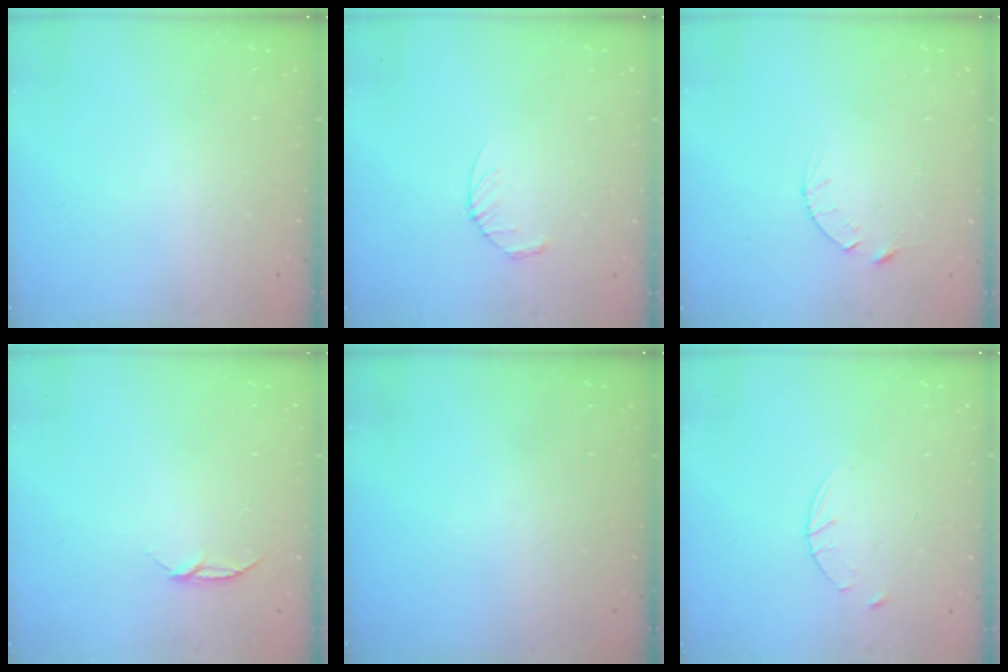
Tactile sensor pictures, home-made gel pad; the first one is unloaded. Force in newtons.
{"total": 3.2, "press": 3.2, "slide": 0.5}
{"total": 4.1, "press": 4.0, "slide": 0.4}
{"total": 4.4, "press": 4.4, "slide": 0.4}
{"total": 0.0}
{"total": 3.6, "press": 3.5, "slide": 0.4}